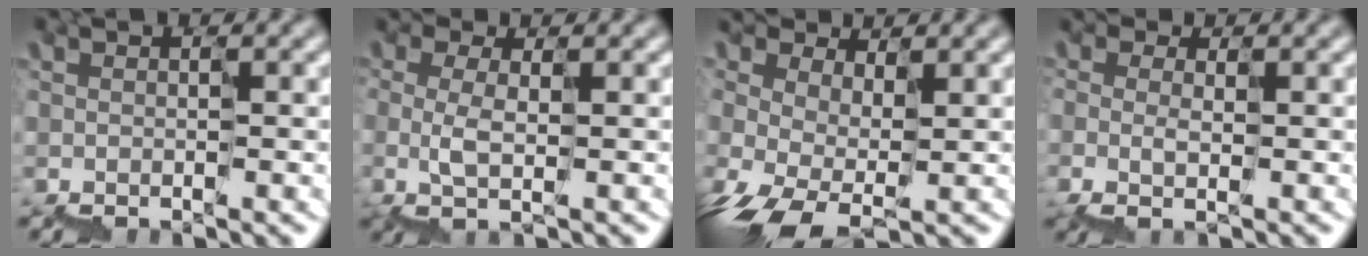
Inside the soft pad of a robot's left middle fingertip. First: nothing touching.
{"total": 1.2, "force": [0.3, 0.5, 1.1], "torque": [-0.031, 0.006, 0.010]}
{"total": 3.3, "force": [-0.9, 2.1, 2.4], "torque": [-0.072, -0.009, -0.005]}
{"total": 0.6, "force": [0.0, 0.4, 0.5], "torque": [-0.013, 0.001, 0.004]}